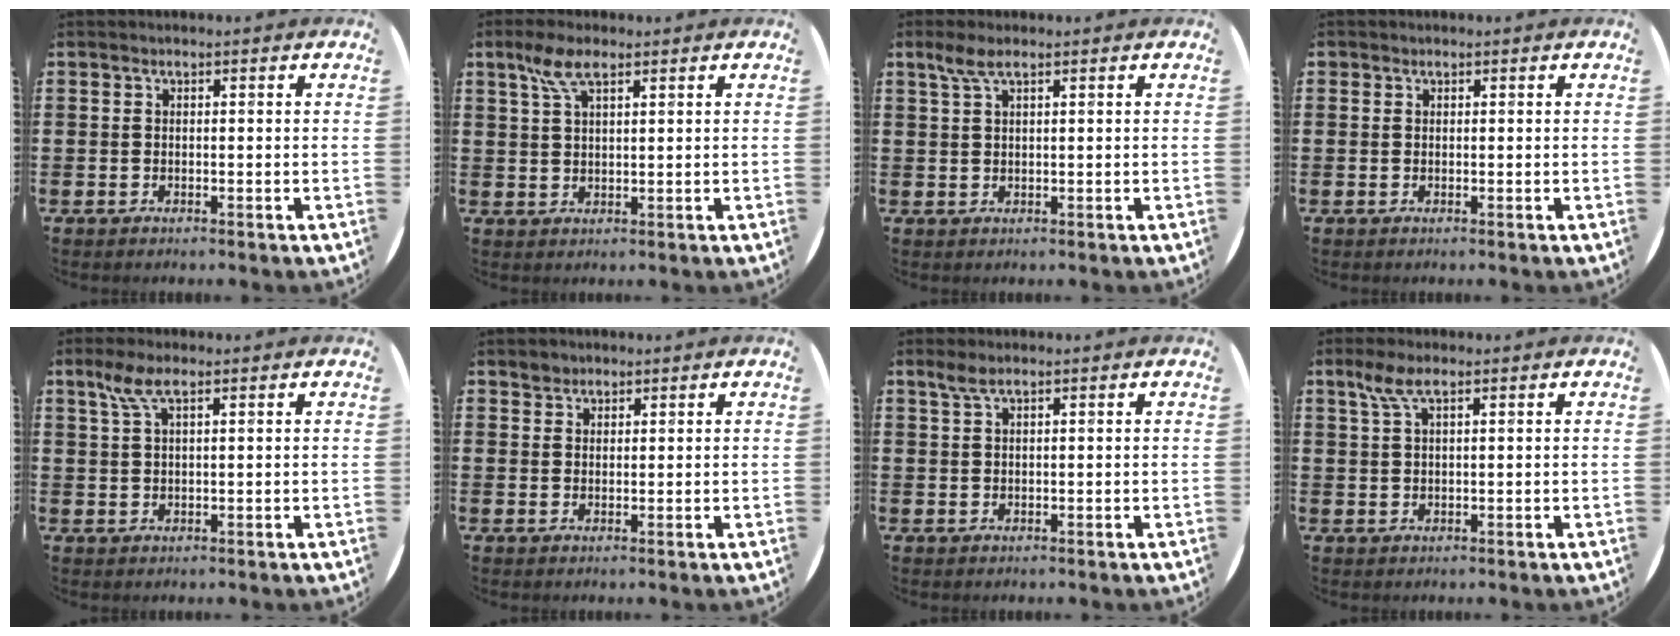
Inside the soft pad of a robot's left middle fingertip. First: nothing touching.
{"total": 5.1, "force": [3.0, 1.7, 3.7], "torque": [-0.082, 0.009, 0.052]}
{"total": 2.5, "force": [1.5, 0.5, 1.9], "torque": [-0.040, 0.006, 0.026]}
{"total": 0.0}
{"total": 3.7, "force": [2.0, 0.9, 2.9], "torque": [-0.061, 0.008, 0.034]}
{"total": 1.6, "force": [1.4, 0.6, -0.2], "torque": [0.001, 0.002, 0.029]}
{"total": 1.6, "force": [1.1, 0.2, 1.2], "torque": [-0.024, 0.004, 0.019]}
{"total": 3.3, "force": [1.9, 0.8, 2.6], "torque": [-0.055, 0.006, 0.032]}